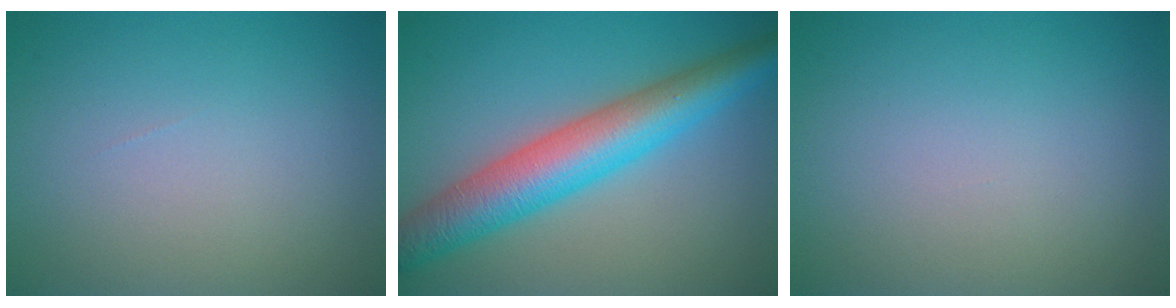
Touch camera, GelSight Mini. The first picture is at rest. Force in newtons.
{"total": 7.8, "press": 7.8, "slide": 0.0}
{"total": 0.0}